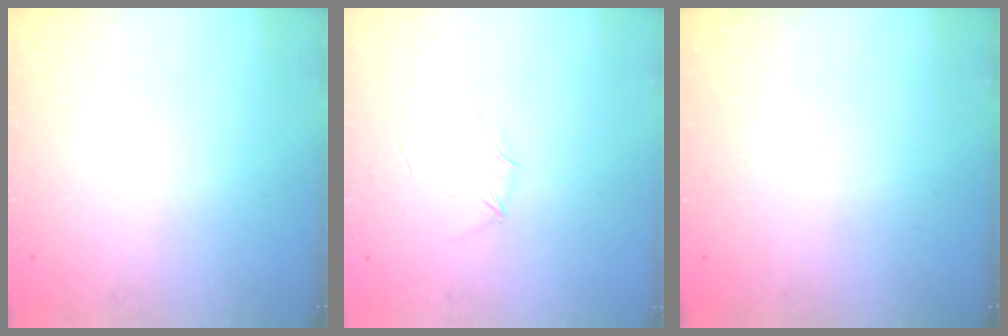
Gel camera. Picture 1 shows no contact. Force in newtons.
{"total": 3.5, "press": 3.4, "slide": 0.8}
{"total": 0.0}